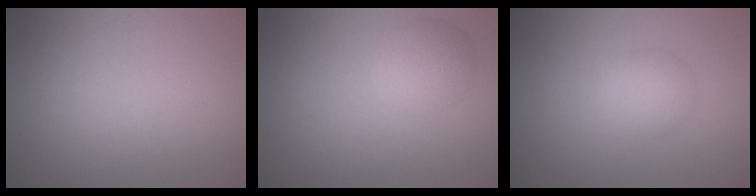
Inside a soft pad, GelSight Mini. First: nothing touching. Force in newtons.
{"total": 2.7, "press": 2.7, "slide": 0.1}
{"total": 2.1, "press": 2.1, "slide": 0.1}